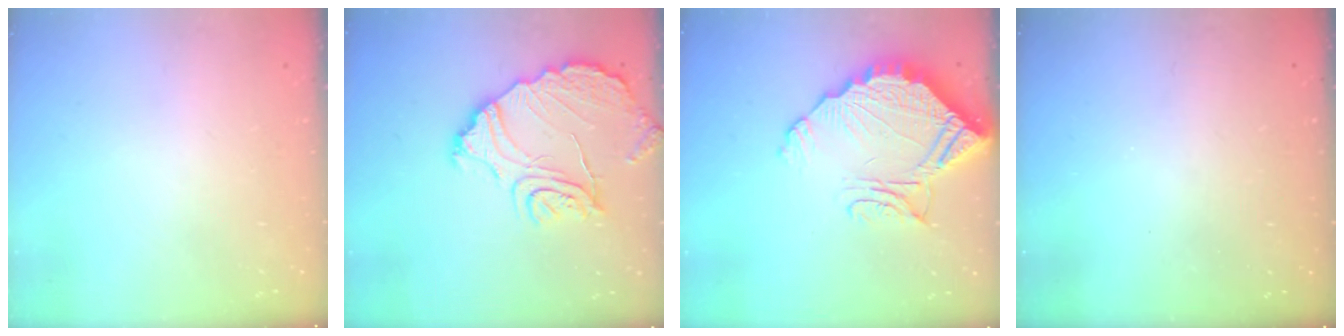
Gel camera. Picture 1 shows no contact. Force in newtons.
{"total": 12.3, "press": 12.2, "slide": 1.2}
{"total": 14.2, "press": 14.1, "slide": 1.7}
{"total": 3.2, "press": 3.2, "slide": 0.1}